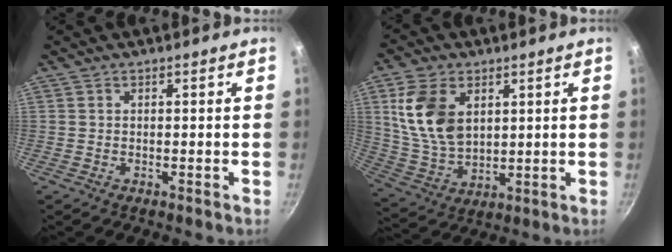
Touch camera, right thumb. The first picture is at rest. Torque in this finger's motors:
{"motor_torque": [-1.22, 1.62, 1.05, 0.24, 0.23]}